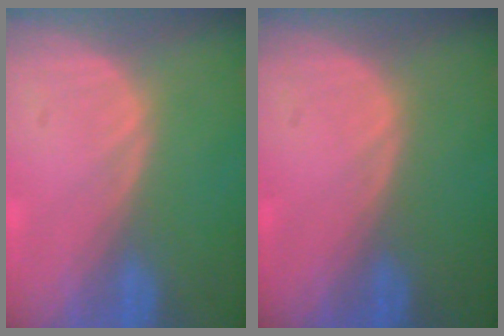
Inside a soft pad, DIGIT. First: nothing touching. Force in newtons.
{"total": 0.0}